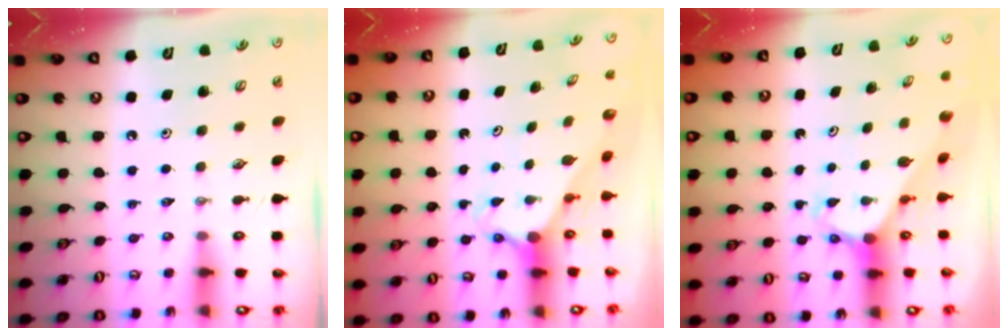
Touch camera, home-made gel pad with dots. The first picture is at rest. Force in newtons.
{"total": 2.1, "press": 2.1, "slide": 0.1}
{"total": 3.1, "press": 3.1, "slide": 0.2}